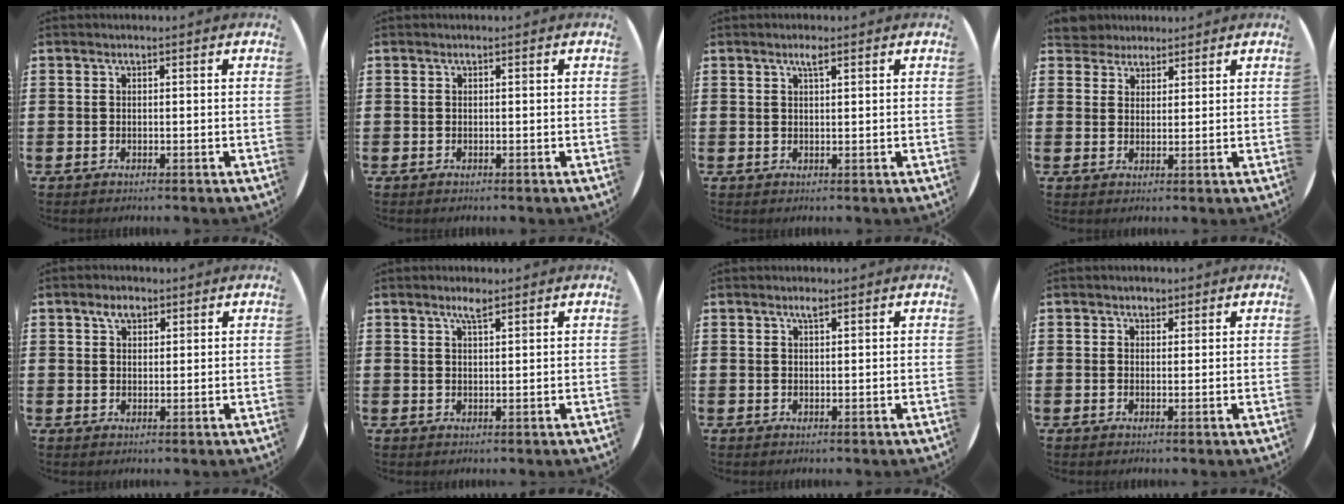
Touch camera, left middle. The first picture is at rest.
{"total": 0.0}
{"total": 1.6, "force": [1.1, 0.2, 1.1], "torque": [-0.024, 0.003, 0.020]}
{"total": 3.7, "force": [3.4, 1.4, -0.1], "torque": [-0.011, 0.001, 0.068]}
{"total": 2.6, "force": [1.8, 1.6, 1.1], "torque": [-0.008, -0.001, 0.031]}
{"total": 2.3, "force": [1.8, 0.3, 1.5], "torque": [-0.031, 0.003, 0.031]}
{"total": 1.1, "force": [0.9, 0.1, 0.6], "torque": [-0.014, -0.001, 0.016]}
{"total": 1.2, "force": [1.0, 0.6, 0.1], "torque": [-0.003, 0.003, 0.019]}